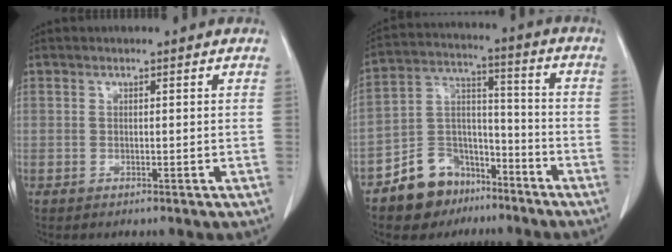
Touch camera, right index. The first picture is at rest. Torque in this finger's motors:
{"motor_torque": [-0.73, -0.61, -0.41, -0.21]}